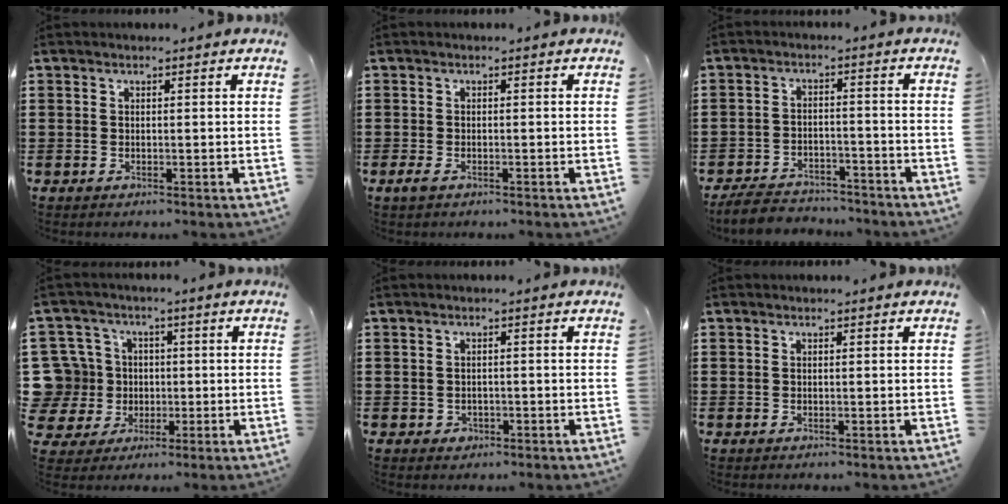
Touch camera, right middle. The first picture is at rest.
{"total": 1.2, "force": [-0.7, 0.5, 0.9], "torque": [-0.025, -0.003, -0.017]}
{"total": 4.7, "force": [-4.6, 1.0, 0.3], "torque": [-0.020, 0.007, -0.098]}
{"total": 10.4, "force": [0.7, 9.9, 3.2], "torque": [-0.125, 0.013, 0.018]}
{"total": 1.0, "force": [-0.3, 0.9, 0.3], "torque": [-0.010, 0.003, -0.008]}
{"total": 0.0}